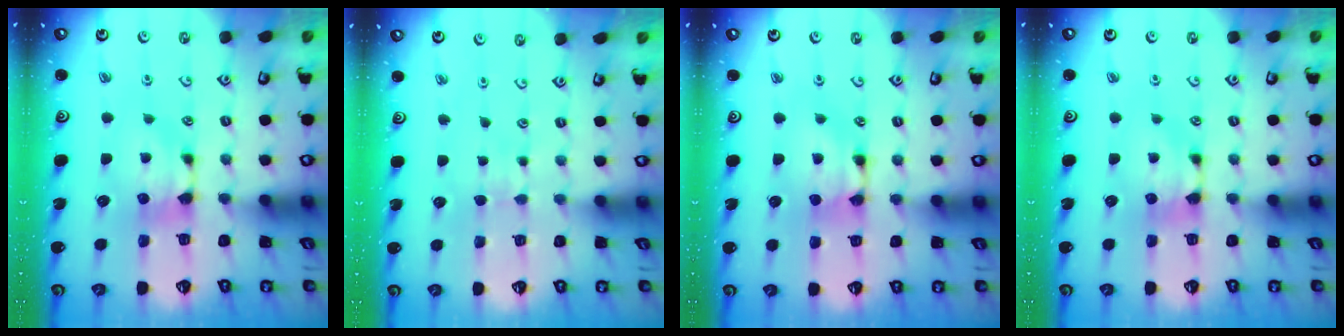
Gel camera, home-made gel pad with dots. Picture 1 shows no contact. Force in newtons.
{"total": 3.5, "press": 3.5, "slide": 0.3}
{"total": 1.7, "press": 1.7, "slide": 0.2}
{"total": 0.0}